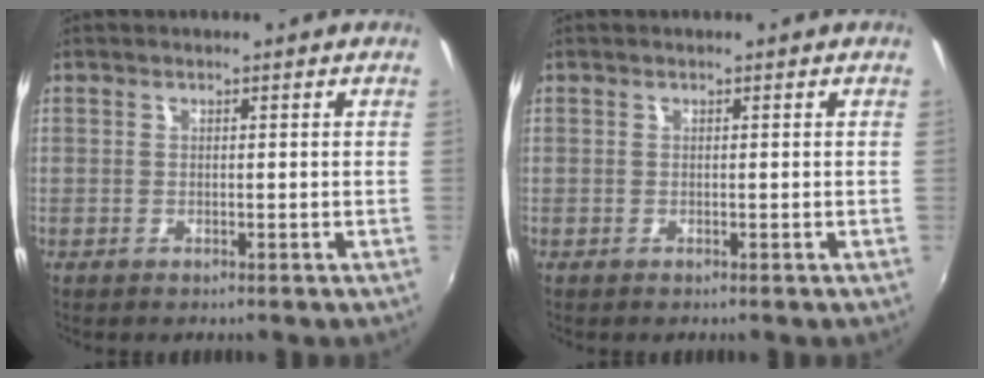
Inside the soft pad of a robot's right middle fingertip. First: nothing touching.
{"total": 0.0}